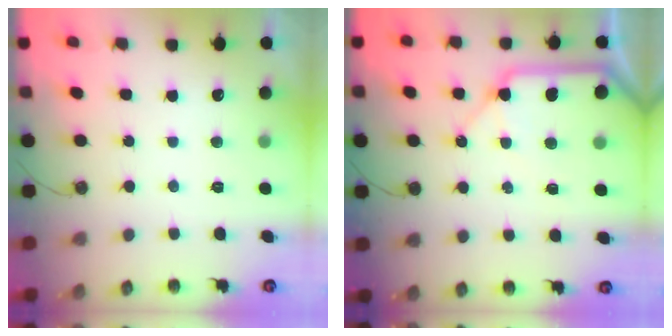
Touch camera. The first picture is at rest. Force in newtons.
{"total": 13.2, "press": 13.1, "slide": 1.6}